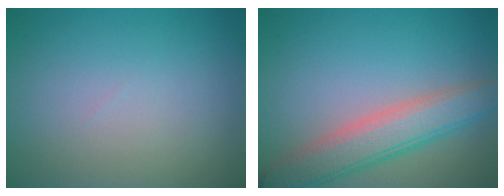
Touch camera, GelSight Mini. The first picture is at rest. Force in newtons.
{"total": 5.2, "press": 5.2, "slide": 0.2}